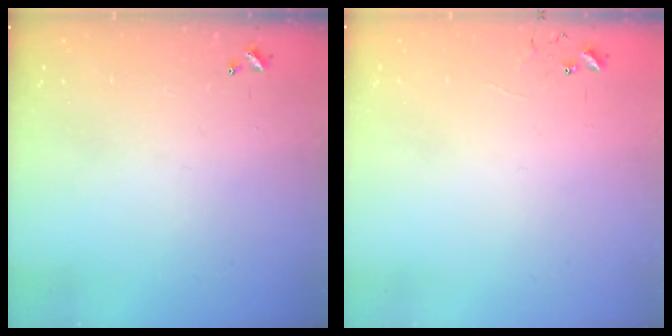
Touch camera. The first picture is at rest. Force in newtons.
{"total": 5.8, "press": 5.8, "slide": 0.5}